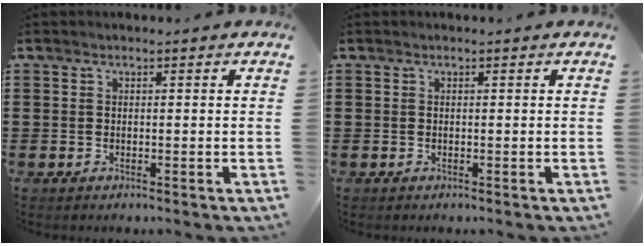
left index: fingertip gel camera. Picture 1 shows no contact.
{"total": 0.0}